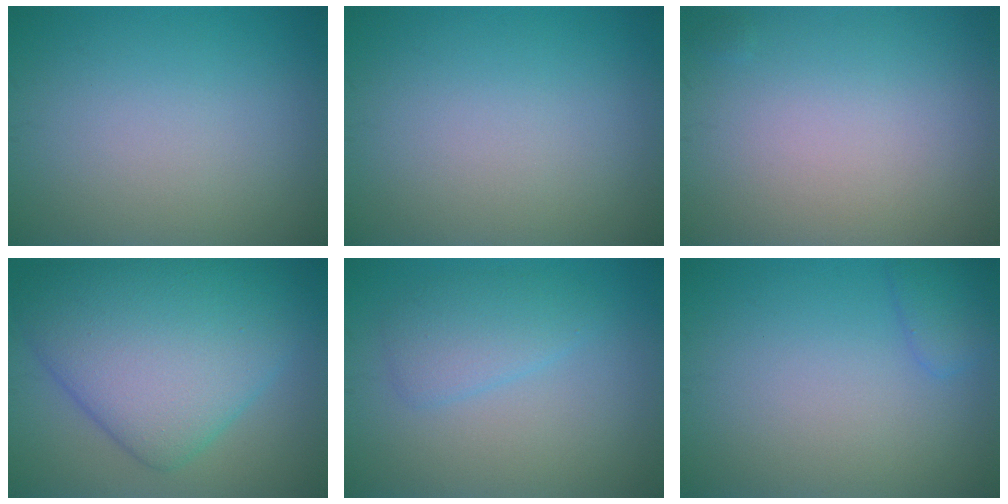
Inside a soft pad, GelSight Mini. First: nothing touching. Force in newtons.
{"total": 0.0}
{"total": 0.0}
{"total": 11.2, "press": 11.2, "slide": 0.3}
{"total": 2.6, "press": 2.6, "slide": 0.1}
{"total": 1.5, "press": 1.5, "slide": 0.2}